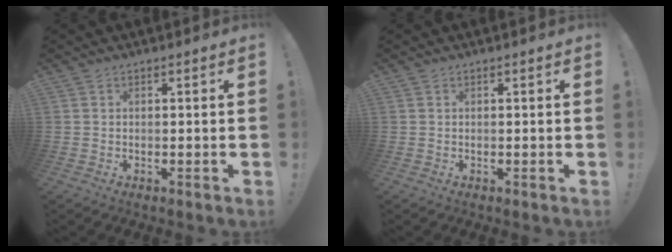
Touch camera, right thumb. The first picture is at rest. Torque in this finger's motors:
{"motor_torque": [-0.06, -0.13, -0.26, 0.31, 0.07]}